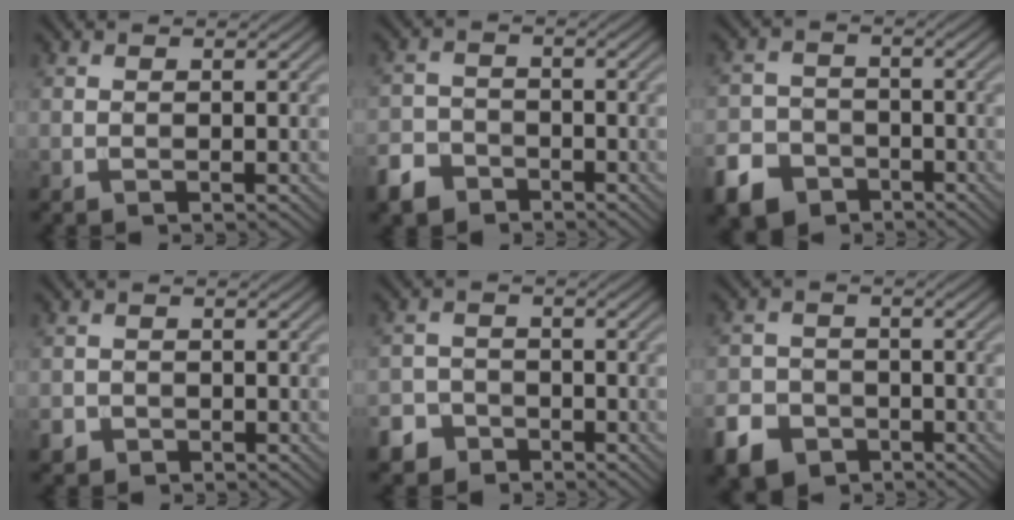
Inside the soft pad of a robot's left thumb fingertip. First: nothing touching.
{"total": 4.6, "force": [-3.4, 2.8, 1.4], "torque": [-0.035, -0.002, -0.071]}
{"total": 7.5, "force": [-4.9, 5.1, 2.5], "torque": [-0.052, -0.015, -0.095]}
{"total": 2.0, "force": [-1.2, 1.5, 0.5], "torque": [-0.010, -0.007, -0.029]}
{"total": 4.4, "force": [-3.2, 2.9, 0.9], "torque": [-0.011, 0.000, -0.064]}
{"total": 6.7, "force": [-4.2, 4.7, 2.4], "torque": [-0.054, -0.013, -0.085]}